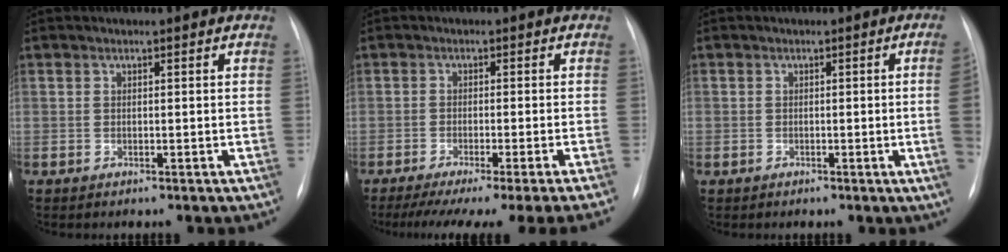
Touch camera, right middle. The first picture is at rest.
{"total": 15.9, "force": [-13.5, -1.7, 8.1], "torque": [-0.087, -0.043, -0.189]}
{"total": 3.2, "force": [-0.4, -0.8, 3.1], "torque": [-0.039, -0.004, -0.005]}